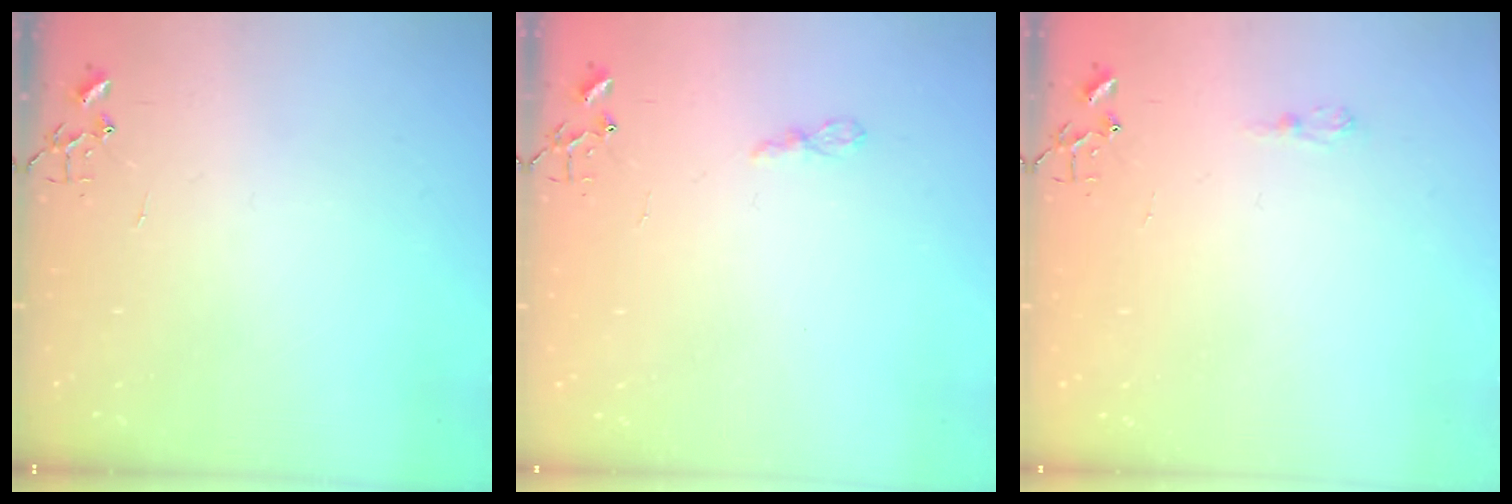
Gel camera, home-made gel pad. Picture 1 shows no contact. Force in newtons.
{"total": 4.8, "press": 4.7, "slide": 0.6}
{"total": 6.5, "press": 6.5, "slide": 0.6}